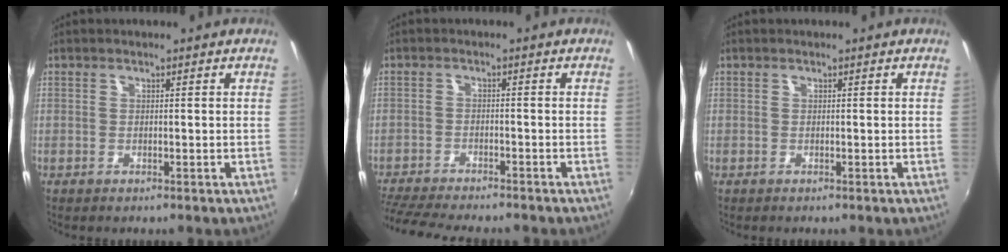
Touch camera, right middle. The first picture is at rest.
{"total": 11.5, "force": [-10.4, 1.6, 4.7], "torque": [-0.120, -0.023, -0.172]}
{"total": 0.0}